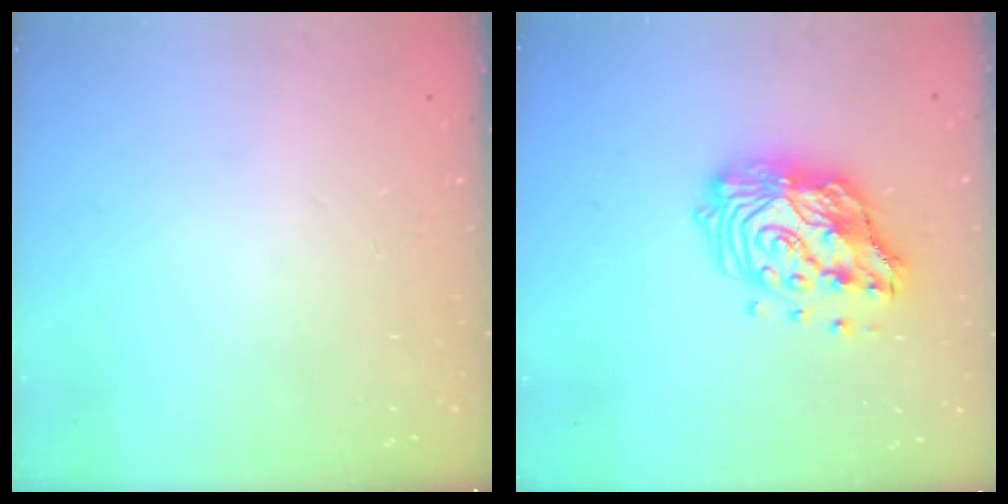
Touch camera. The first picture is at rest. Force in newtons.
{"total": 15.8, "press": 15.8, "slide": 1.3}